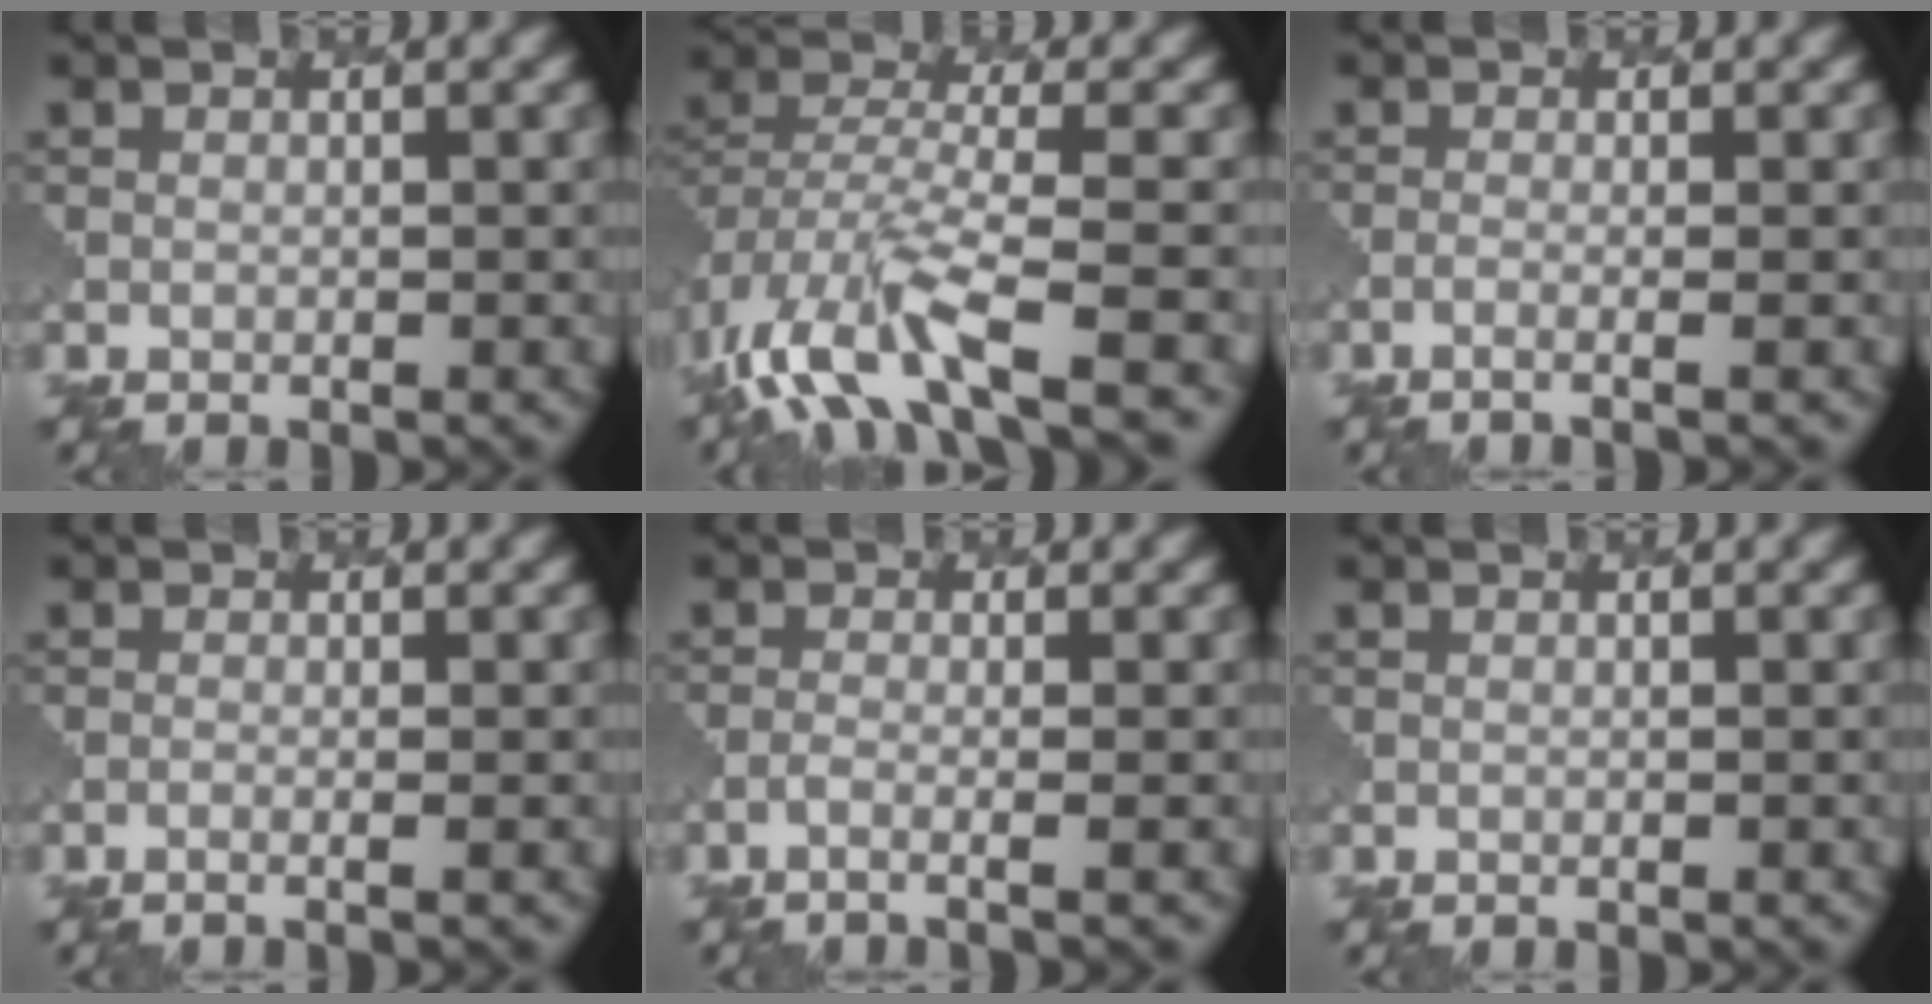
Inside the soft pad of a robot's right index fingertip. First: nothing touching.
{"total": 8.5, "force": [-4.7, 3.5, 6.1], "torque": [-0.126, -0.004, -0.101]}
{"total": 1.7, "force": [-0.6, 0.5, 1.4], "torque": [-0.007, 0.001, -0.028]}
{"total": 1.4, "force": [-0.3, 0.6, 1.2], "torque": [-0.001, 0.003, -0.021]}
{"total": 1.9, "force": [-1.1, 0.4, 1.5], "torque": [-0.014, 0.002, -0.041]}
{"total": 0.0}